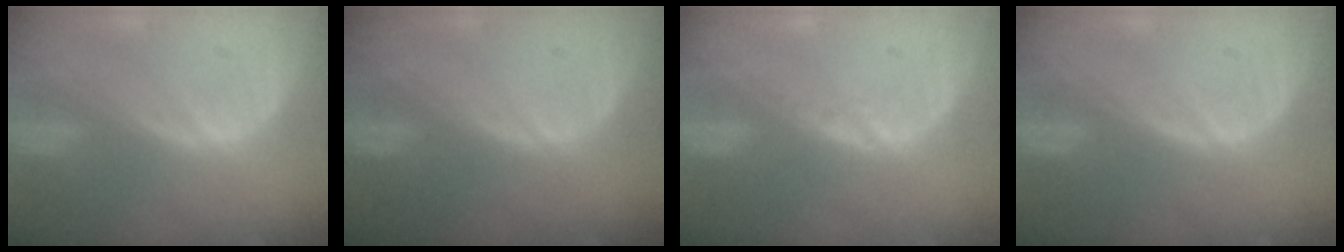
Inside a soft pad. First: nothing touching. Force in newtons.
{"total": 0.0}
{"total": 0.9, "press": 0.8, "slide": 0.5}
{"total": 0.0}